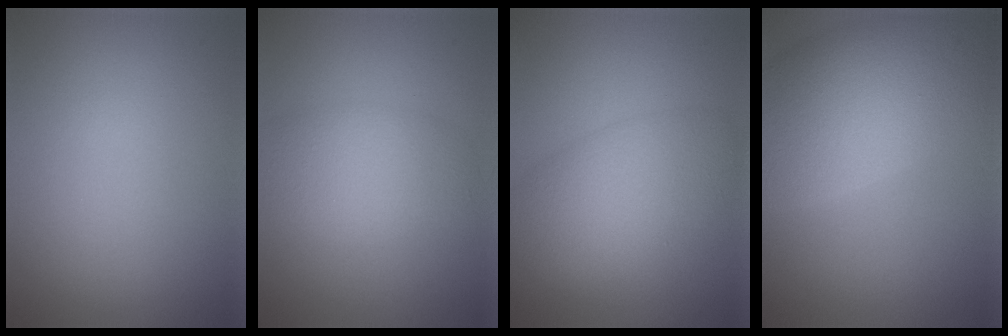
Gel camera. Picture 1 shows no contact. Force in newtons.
{"total": 4.6, "press": 4.6, "slide": 0.3}
{"total": 6.2, "press": 6.2, "slide": 0.1}
{"total": 9.6, "press": 9.6, "slide": 0.5}